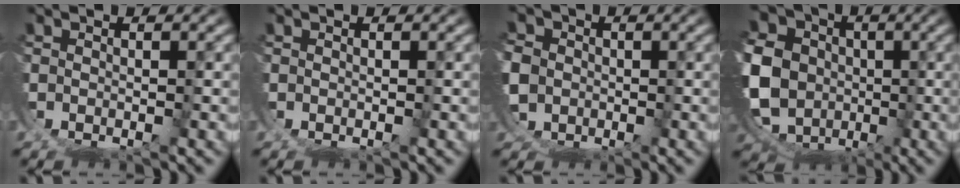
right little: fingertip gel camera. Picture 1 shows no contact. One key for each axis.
{"total": 0.0}
{"total": 6.4, "fx": -0.7, "fy": 5.7, "fz": 2.8, "tx": -0.076, "ty": -0.028, "tz": -0.006}
{"total": 20.0, "fx": -0.6, "fy": 17.7, "fz": 9.3, "tx": -0.232, "ty": -0.069, "tz": -0.005}